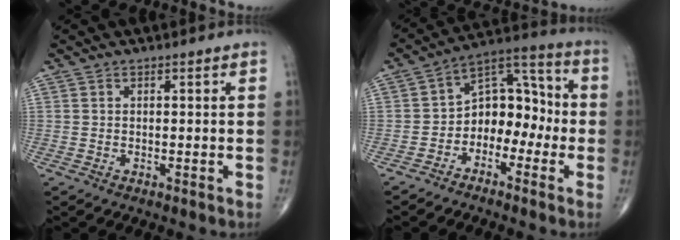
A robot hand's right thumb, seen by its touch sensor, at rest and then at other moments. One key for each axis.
{"total": 11.0, "fx": -2.8, "fy": 7.6, "fz": 7.3, "tx": -0.072, "ty": 0.058, "tz": -0.061}